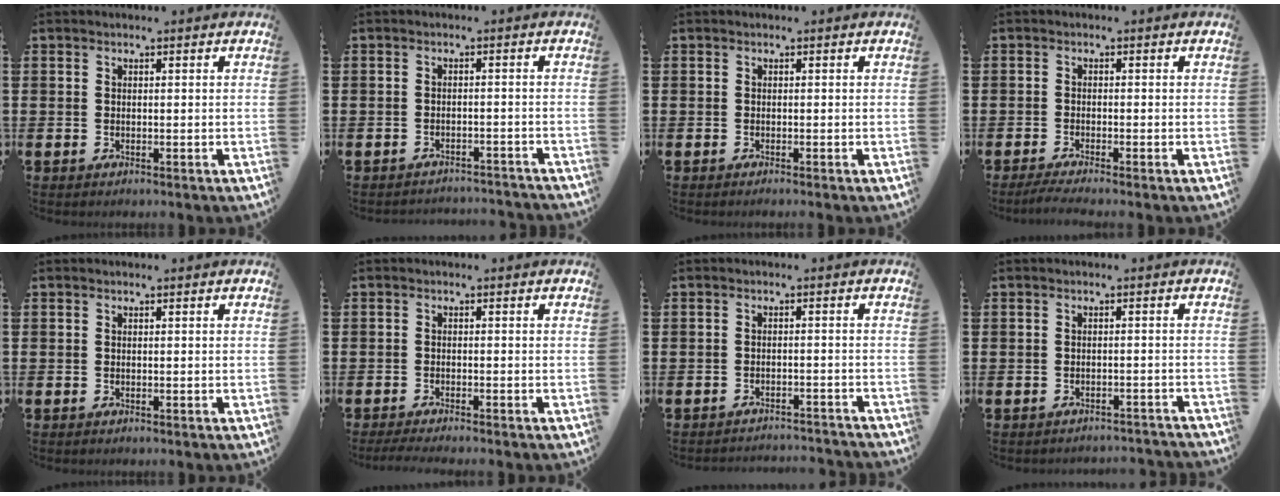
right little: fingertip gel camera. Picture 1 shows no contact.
{"total": 1.6, "force": [-1.6, -0.1, -0.1], "torque": [-0.003, 0.004, -0.034]}
{"total": 0.0}
{"total": 1.4, "force": [-1.0, 0.0, 1.0], "torque": [-0.016, -0.001, -0.019]}
{"total": 0.0}
{"total": 1.3, "force": [-1.1, 0.0, 0.8], "torque": [-0.013, 0.000, -0.020]}
{"total": 1.8, "force": [-1.8, -0.2, -0.1], "torque": [-0.002, 0.005, -0.038]}
{"total": 1.3, "force": [-1.3, -0.1, 0.0], "torque": [-0.004, 0.004, -0.027]}